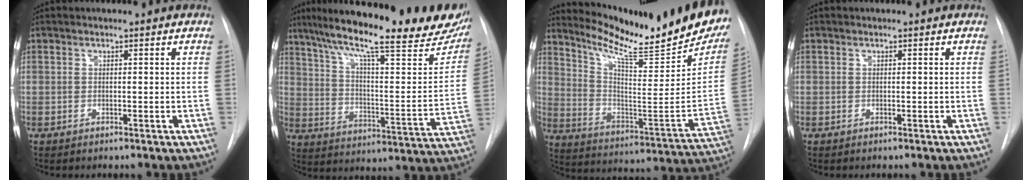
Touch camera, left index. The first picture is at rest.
{"total": 29.7, "force": [23.4, 4.7, 17.7], "torque": [-0.270, -0.020, 0.310]}
{"total": 25.2, "force": [21.9, 2.4, 12.1], "torque": [-0.195, -0.092, 0.307]}
{"total": 0.0}